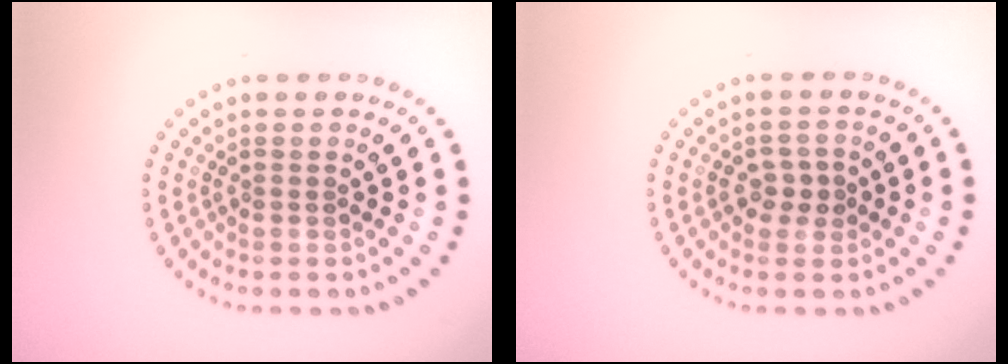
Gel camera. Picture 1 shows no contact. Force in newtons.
{"total": 1.9, "press": 1.8, "slide": 0.6}